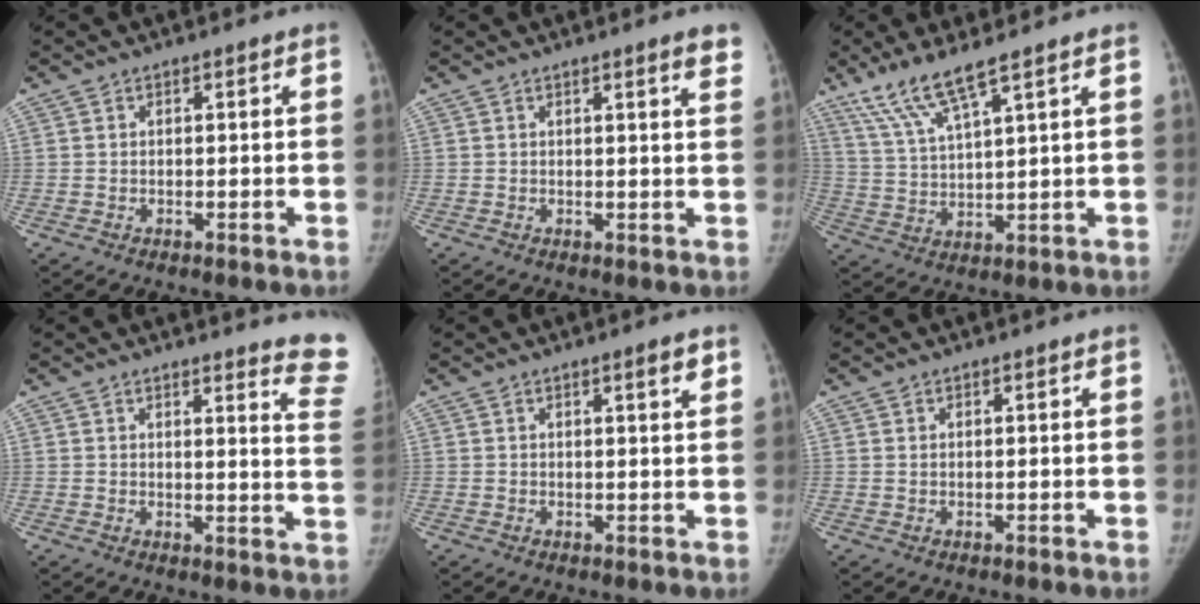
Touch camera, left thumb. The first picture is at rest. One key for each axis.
{"total": 3.5, "fx": 2.4, "fy": 0.2, "fz": 2.6, "tx": -0.022, "ty": -0.006, "tz": 0.026}
{"total": 8.5, "fx": 6.2, "fy": 0.8, "fz": 5.8, "tx": -0.121, "ty": -0.027, "tz": 0.135}
{"total": 11.0, "fx": 10.3, "fy": 0.4, "fz": 3.8, "tx": -0.016, "ty": -0.115, "tz": 0.085}
{"total": 2.3, "fx": 1.3, "fy": 0.2, "fz": 1.8, "tx": -0.019, "ty": -0.005, "tz": 0.018}
{"total": 0.0}